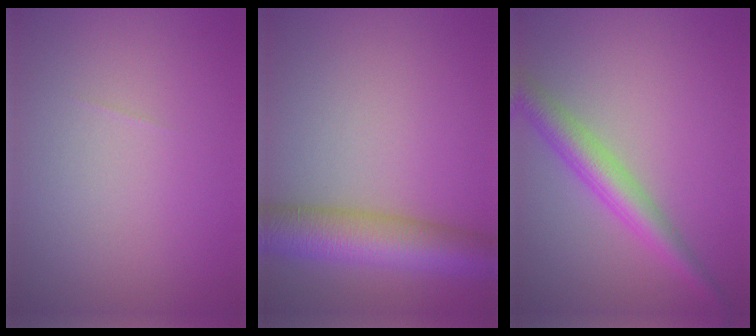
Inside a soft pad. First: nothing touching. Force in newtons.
{"total": 7.4, "press": 7.4, "slide": 0.3}
{"total": 4.0, "press": 4.0, "slide": 0.0}